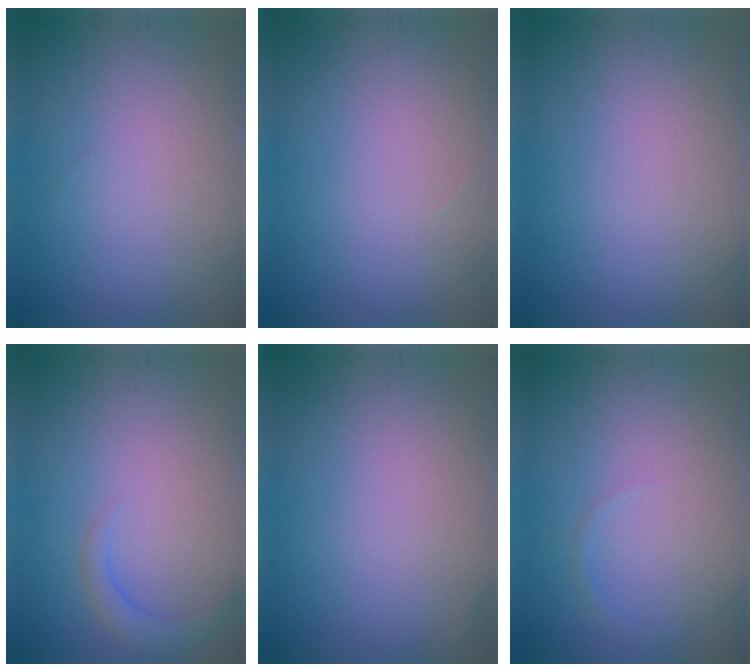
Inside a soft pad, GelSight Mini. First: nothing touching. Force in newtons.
{"total": 0.0}
{"total": 0.0}
{"total": 1.7, "press": 1.7, "slide": 0.3}
{"total": 0.0}
{"total": 0.5, "press": 0.5, "slide": 0.1}